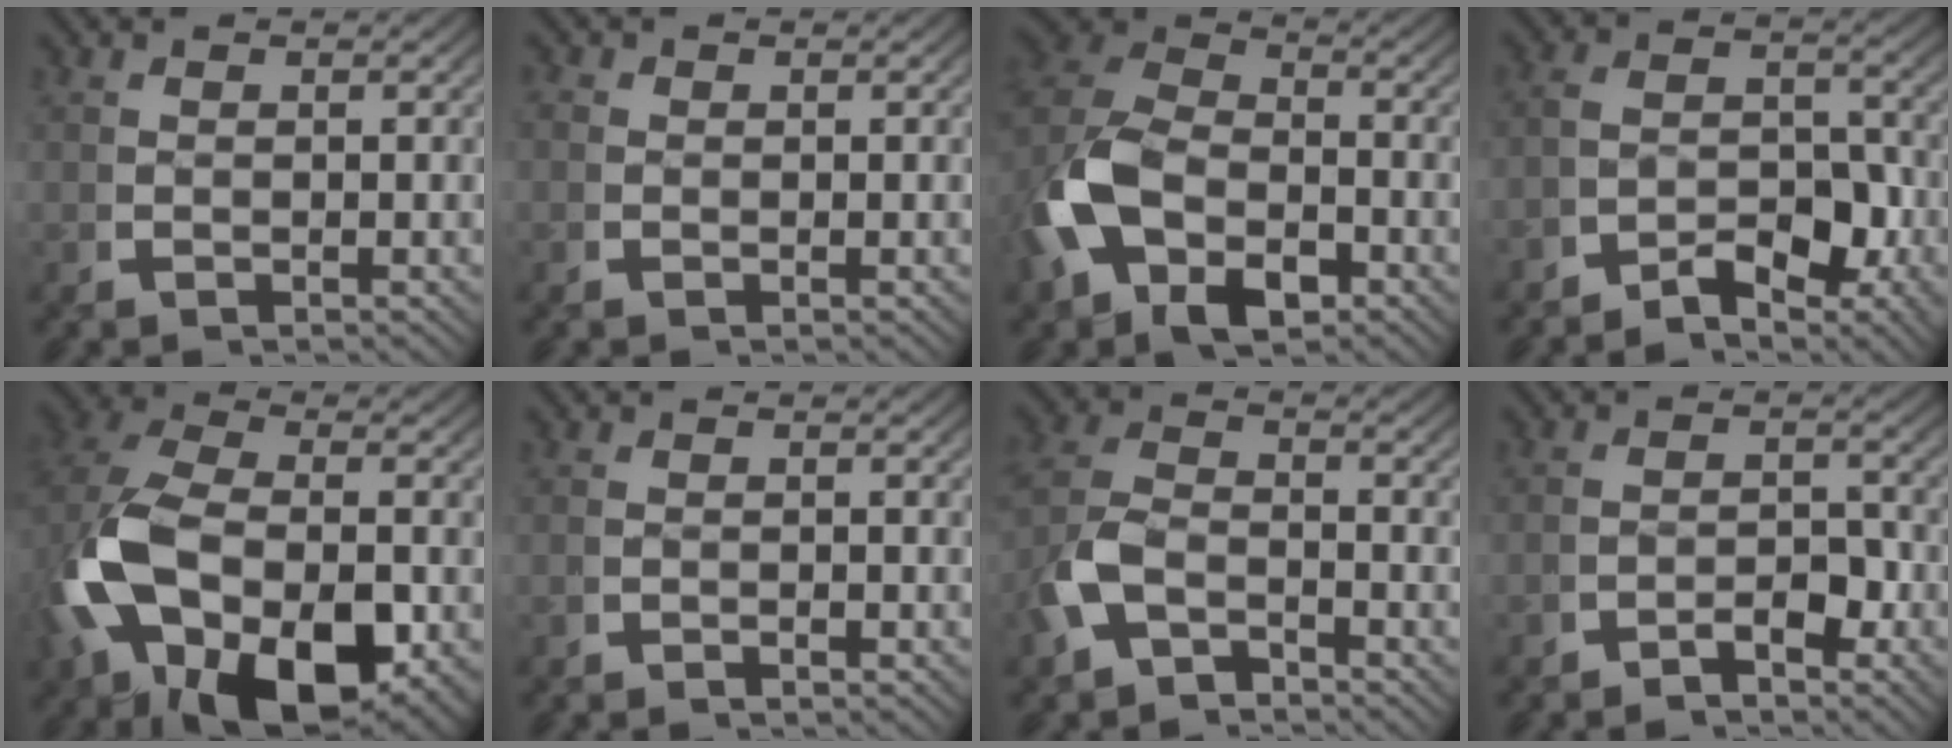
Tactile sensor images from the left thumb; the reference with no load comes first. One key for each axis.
{"total": 0.8, "fx": 0.0, "fy": 0.8, "fz": 0.1, "tx": -0.007, "ty": -0.007, "tz": -0.003}
{"total": 9.4, "fx": -1.0, "fy": 6.8, "fz": 6.3, "tx": -0.146, "ty": -0.021, "tz": -0.015}
{"total": 4.5, "fx": -2.4, "fy": 2.4, "fz": 2.9, "tx": -0.045, "ty": -0.013, "tz": -0.043}
{"total": 14.6, "fx": -2.3, "fy": 9.0, "fz": 11.2, "tx": -0.281, "ty": -0.059, "tz": -0.008}
{"total": 0.8, "fx": -0.8, "fy": 0.1, "fz": 0.0, "tx": 0.001, "ty": -0.003, "tz": -0.018}
{"total": 4.9, "fx": -1.9, "fy": 3.5, "fz": 2.9, "tx": -0.080, "ty": -0.016, "tz": -0.029}
{"total": 2.7, "fx": -2.1, "fy": 1.1, "fz": 1.3, "tx": -0.016, "ty": -0.009, "tz": -0.039}